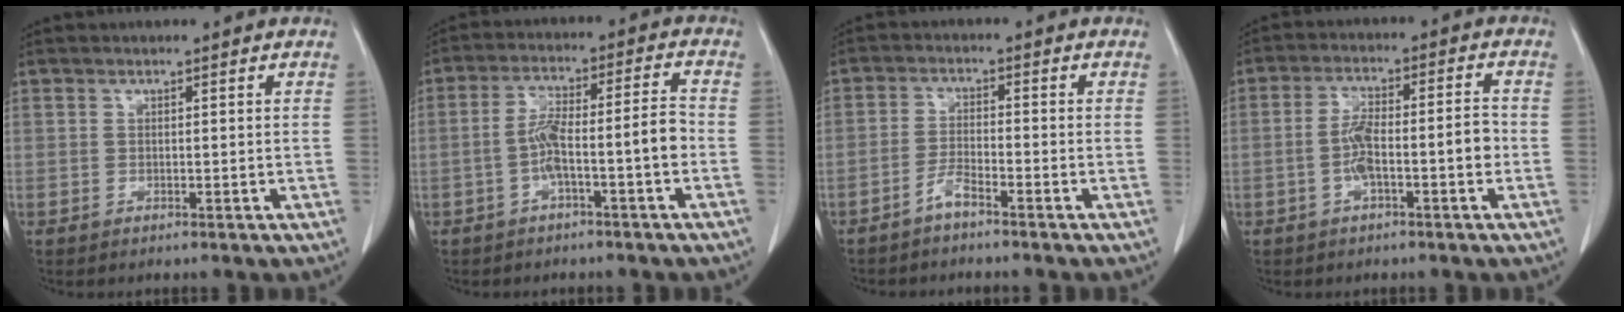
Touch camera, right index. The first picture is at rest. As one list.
[{"total": 7.9, "force": [-2.5, 0.5, 7.5], "torque": [-0.135, 0.032, -0.041]}, {"total": 2.6, "force": [-2.2, 0.2, 1.4], "torque": [-0.031, 0.002, -0.046]}, {"total": 7.4, "force": [-1.9, 1.6, 6.9], "torque": [-0.129, 0.024, -0.033]}]